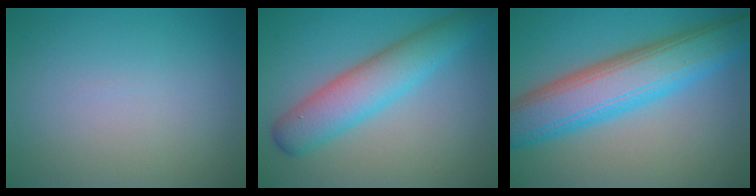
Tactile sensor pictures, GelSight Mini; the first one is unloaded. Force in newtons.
{"total": 5.6, "press": 5.6, "slide": 0.3}
{"total": 9.0, "press": 9.0, "slide": 0.2}